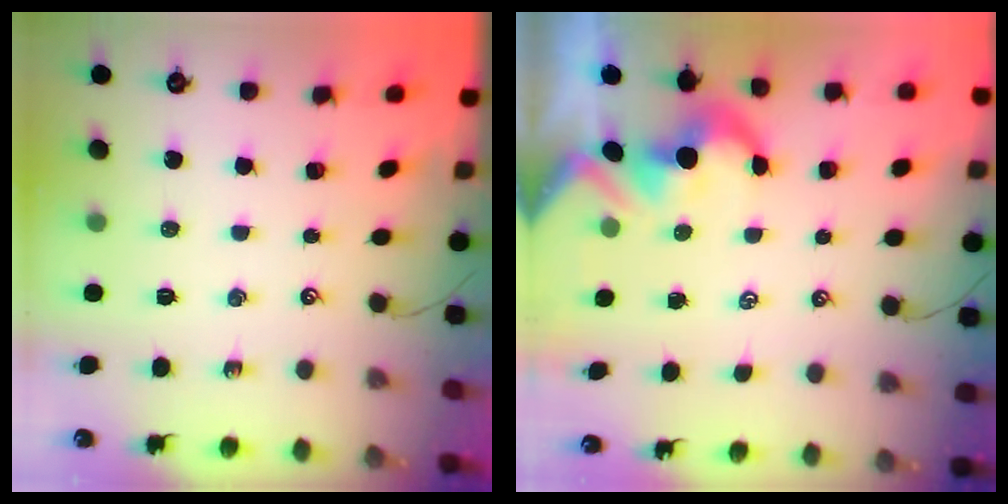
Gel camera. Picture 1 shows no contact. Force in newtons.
{"total": 1.7, "press": 1.3, "slide": 1.1}